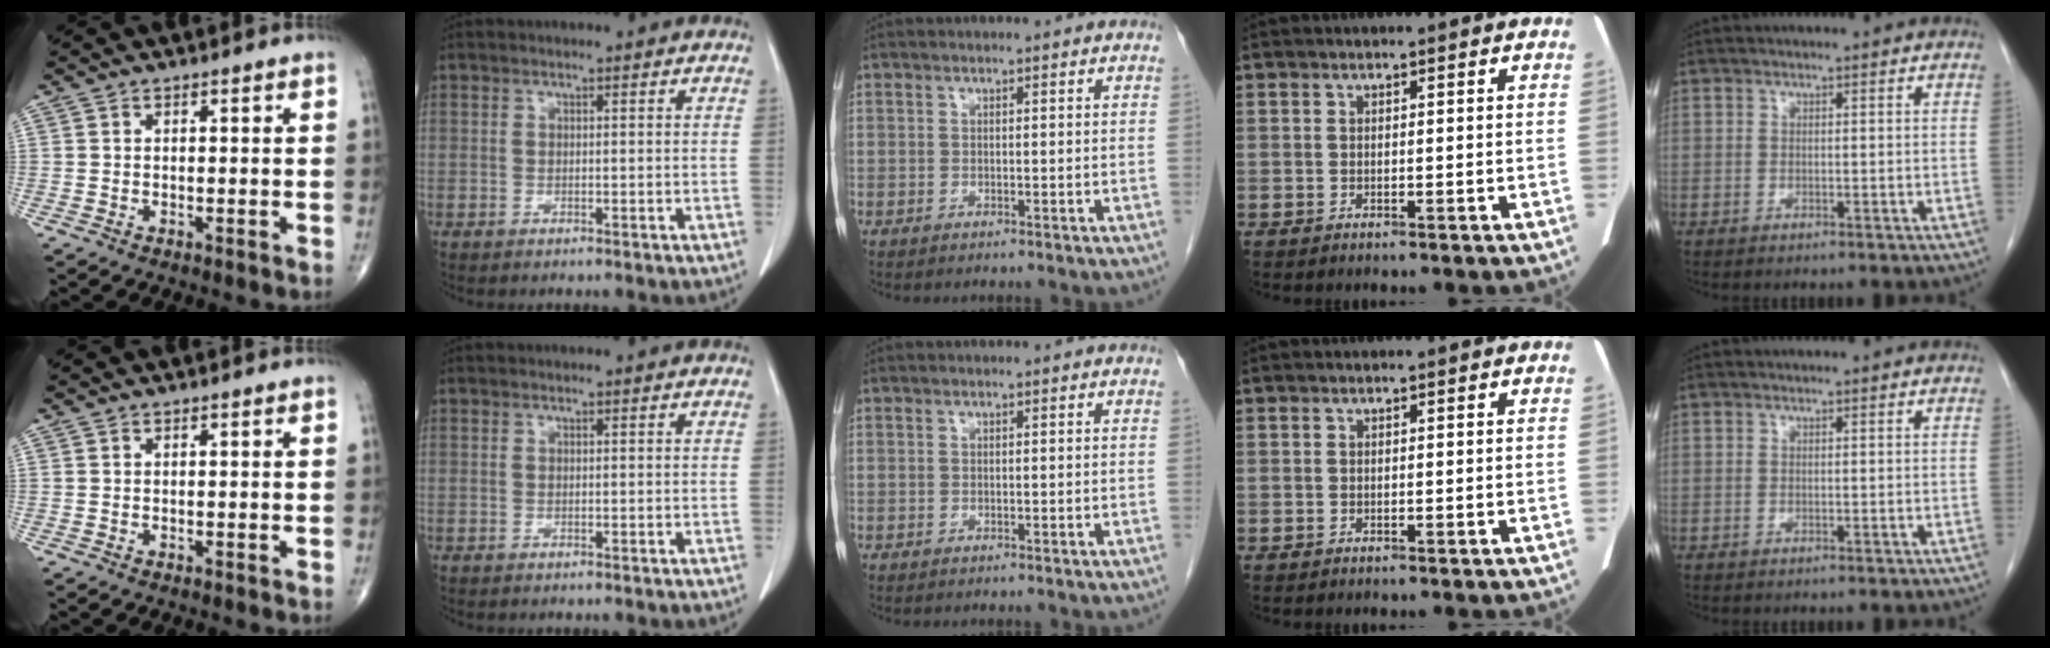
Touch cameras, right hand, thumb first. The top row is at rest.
{}